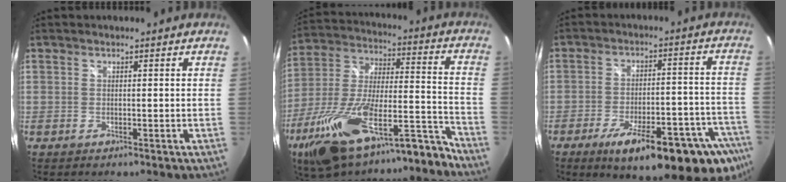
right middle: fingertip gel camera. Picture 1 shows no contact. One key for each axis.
{"total": 24.5, "fx": -17.9, "fy": 7.1, "fz": 15.1, "tx": -0.278, "ty": -0.020, "tz": -0.295}
{"total": 25.2, "fx": -16.4, "fy": 7.1, "fz": 17.8, "tx": -0.227, "ty": -0.019, "tz": -0.217}